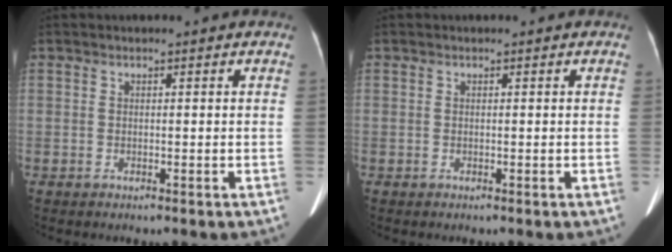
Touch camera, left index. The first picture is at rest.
{"total": 0.0}